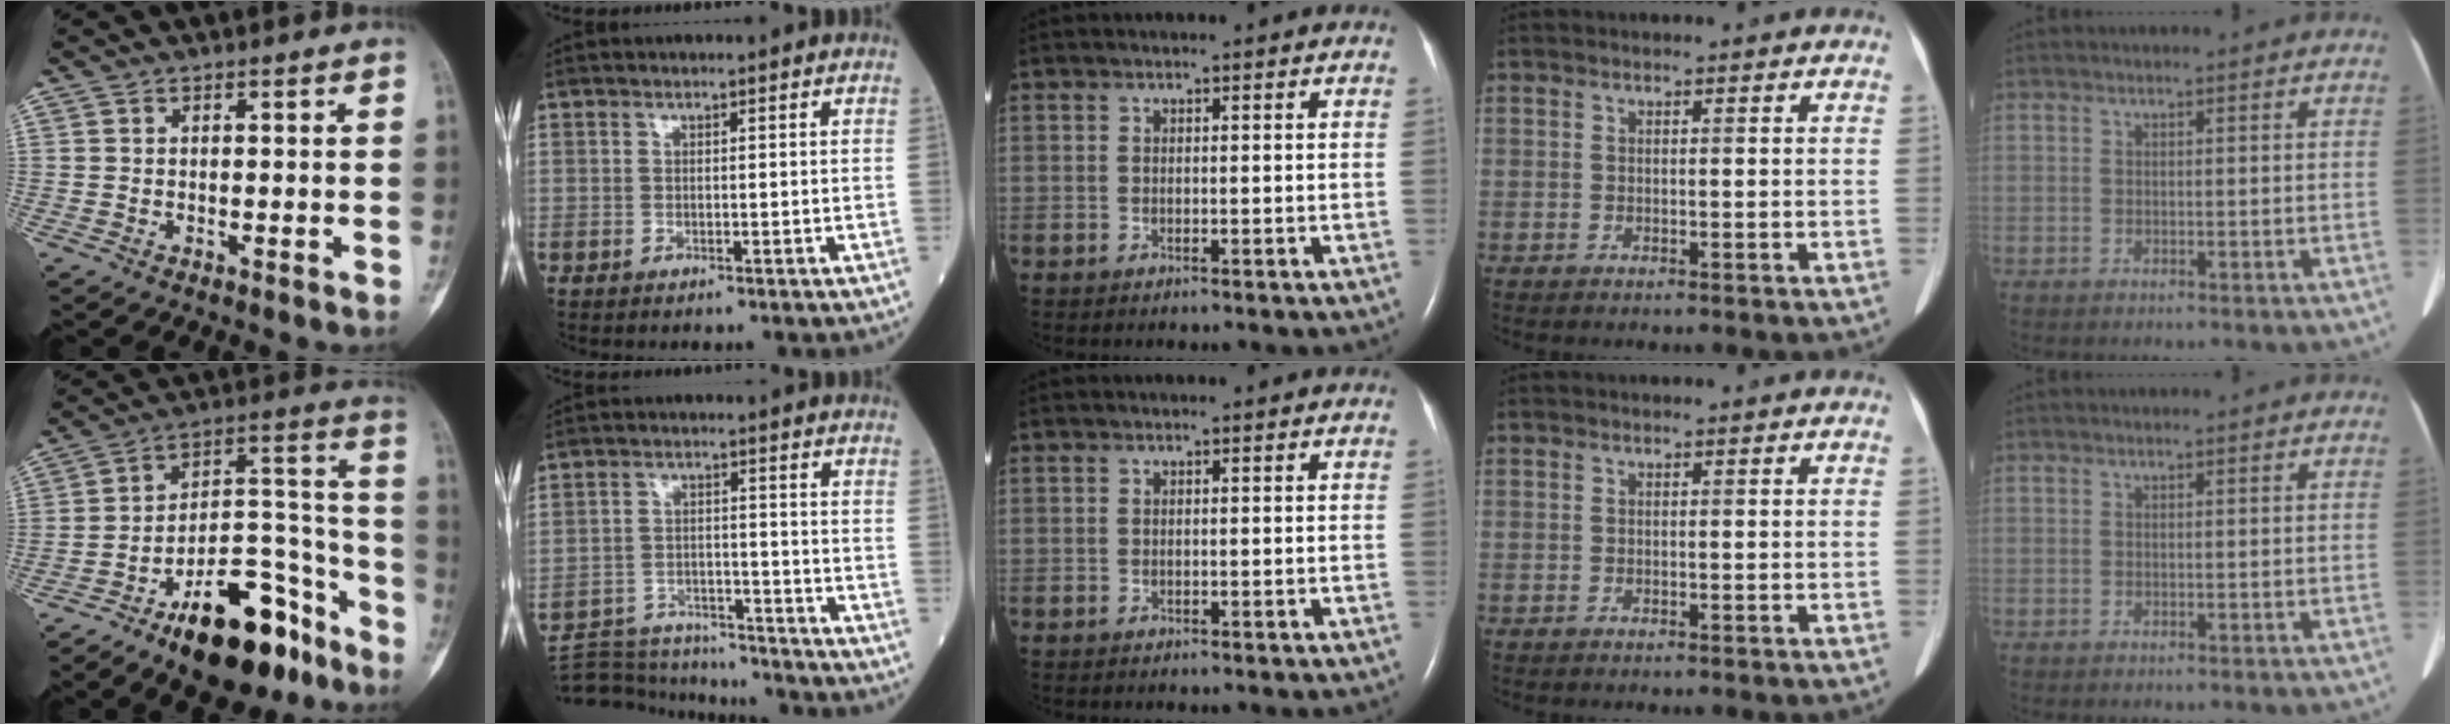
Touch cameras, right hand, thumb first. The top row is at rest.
{"thumb": {"total": 21.9, "force": [-14.2, 9.3, 13.9], "torque": [-0.165, 0.107, -0.226]}, "index": {"total": 14.1, "force": [-13.7, 2.7, 2.2], "torque": [-0.040, 0.013, -0.206]}}